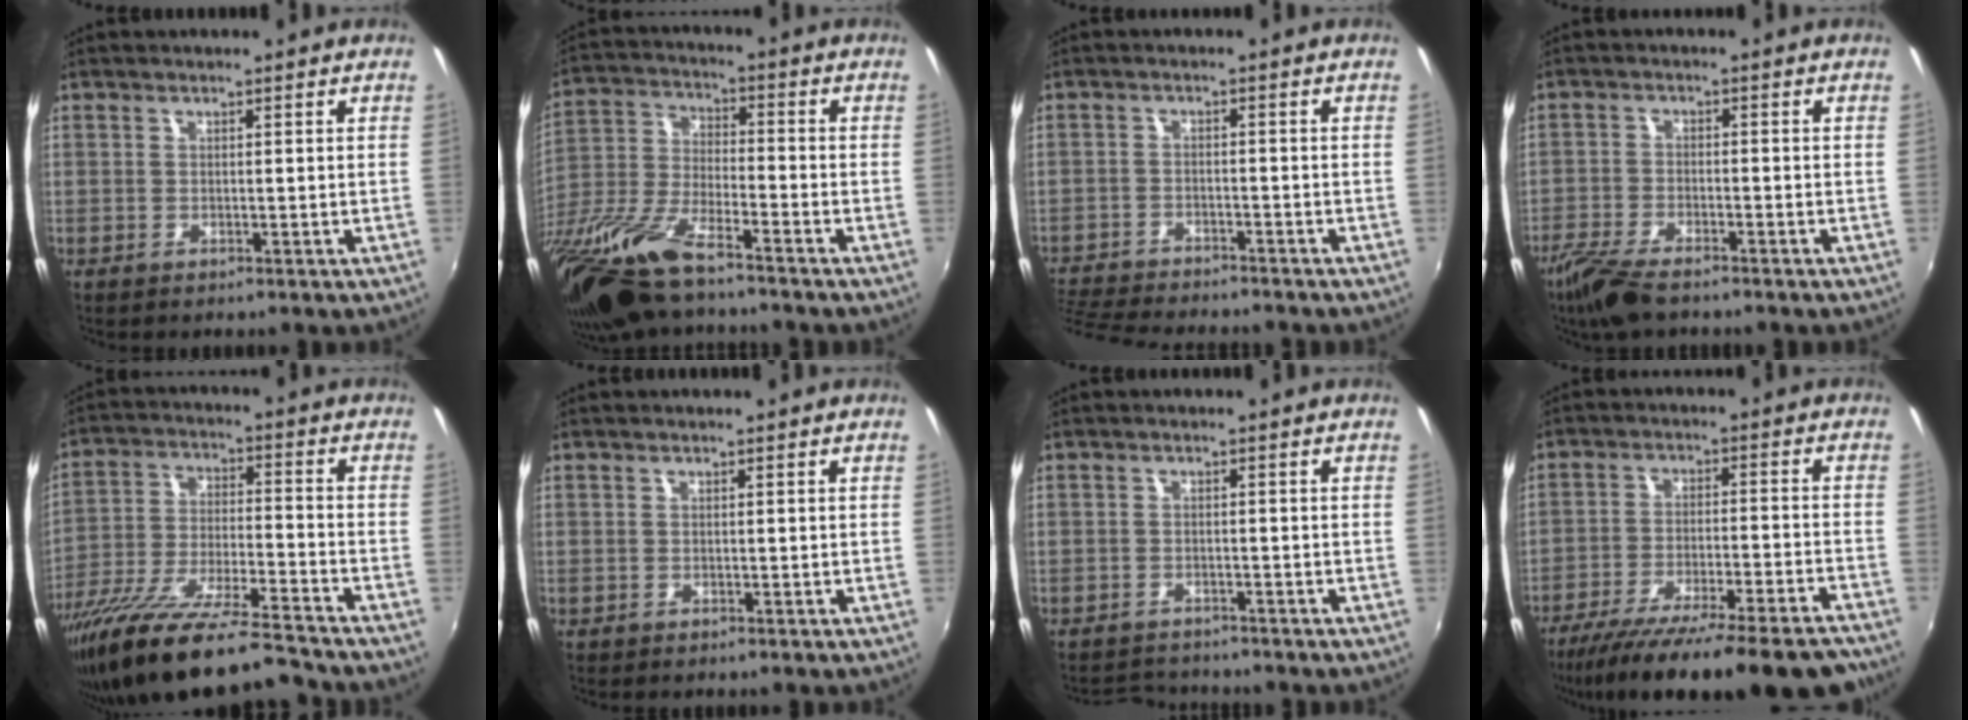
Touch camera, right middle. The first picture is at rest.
{"total": 19.4, "force": [-14.3, 4.5, 12.3], "torque": [-0.267, -0.049, -0.276]}
{"total": 11.6, "force": [-10.7, 1.8, 4.1], "torque": [-0.111, -0.019, -0.179]}
{"total": 8.0, "force": [-6.3, 2.1, 4.5], "torque": [-0.119, -0.025, -0.122]}
{"total": 21.1, "force": [-17.8, 2.1, 11.1], "torque": [-0.213, -0.051, -0.306]}
{"total": 0.0}
{"total": 4.3, "force": [-4.2, 0.8, 0.2], "torque": [-0.019, 0.000, -0.070]}
{"total": 22.8, "force": [-19.6, 1.9, 11.4], "torque": [-0.201, -0.056, -0.289]}